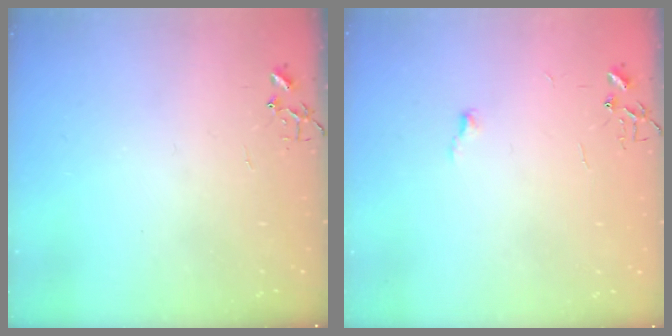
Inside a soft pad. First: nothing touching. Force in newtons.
{"total": 3.5, "press": 3.5, "slide": 0.4}